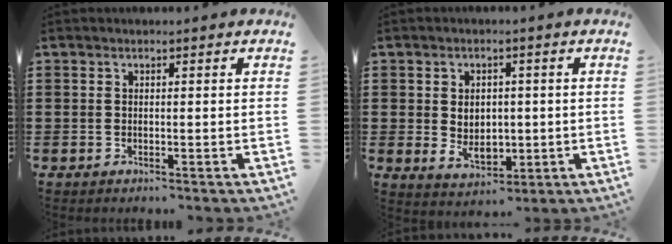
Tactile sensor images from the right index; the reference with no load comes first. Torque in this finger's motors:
{"motor_torque": [1.52, 0.62, 0.33, 0.11]}